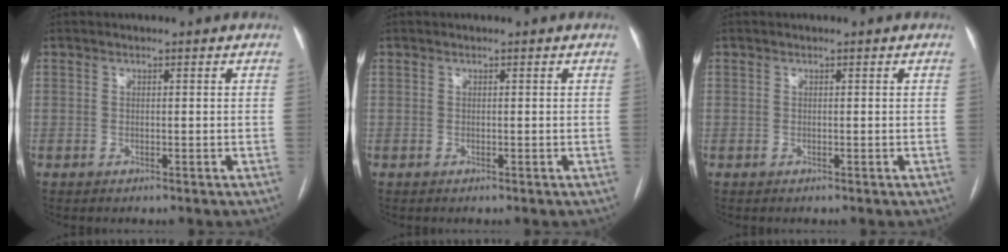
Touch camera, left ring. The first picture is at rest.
{"total": 0.0}
{"total": 0.0}